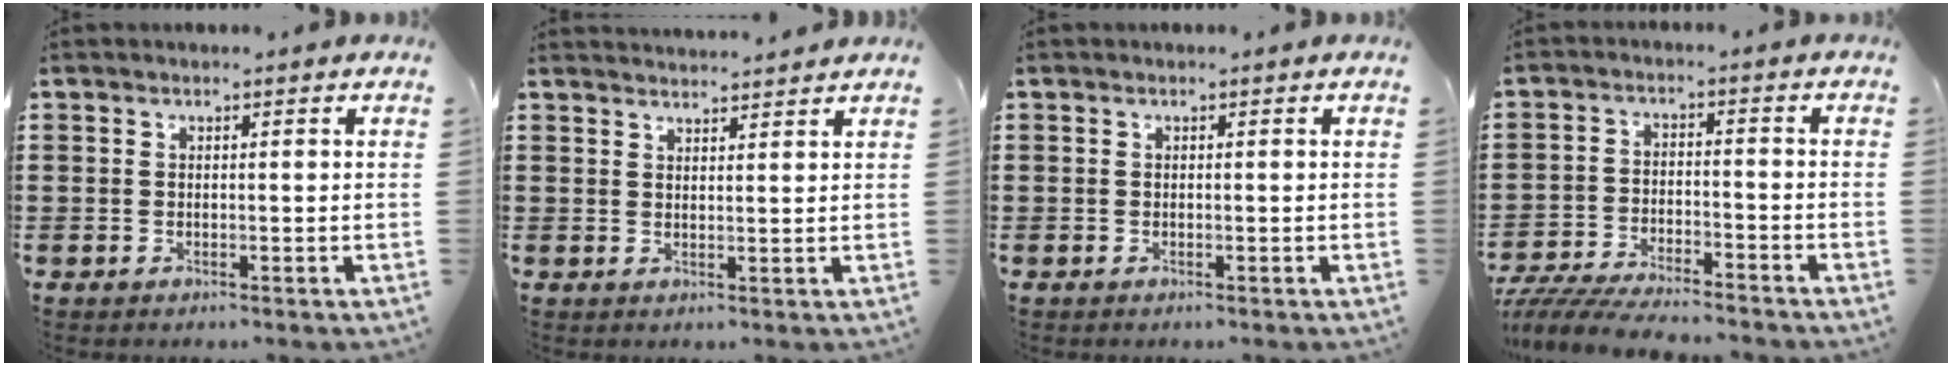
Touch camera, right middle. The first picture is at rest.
{"total": 2.2, "force": [2.2, -0.3, -0.3], "torque": [-0.001, -0.004, 0.043]}
{"total": 0.0}
{"total": 6.0, "force": [-5.8, 0.5, 1.5], "torque": [-0.033, -0.001, -0.115]}